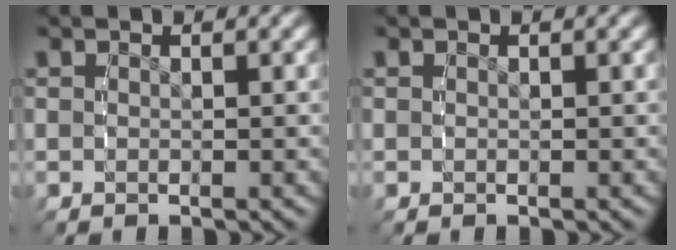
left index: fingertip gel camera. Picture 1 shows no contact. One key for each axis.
{"total": 0.0}